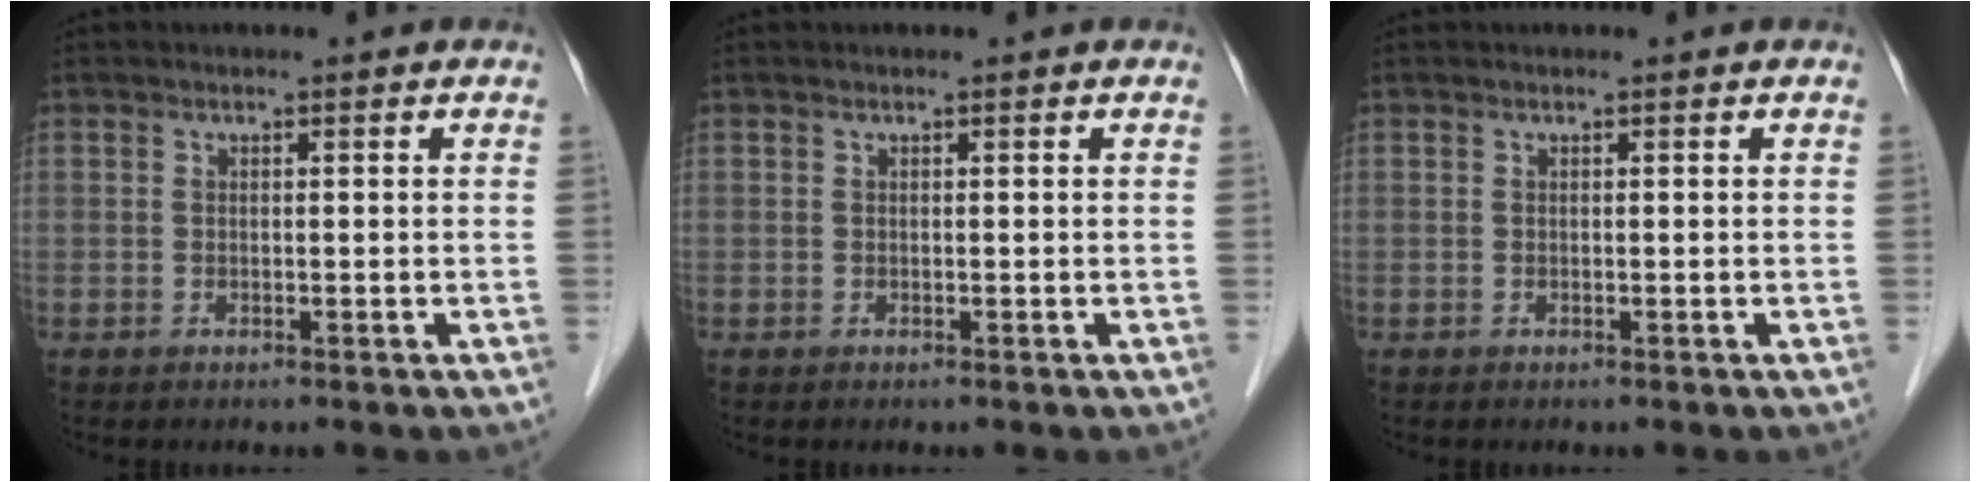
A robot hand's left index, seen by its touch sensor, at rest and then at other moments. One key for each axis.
{"total": 0.0}
{"total": 0.0}